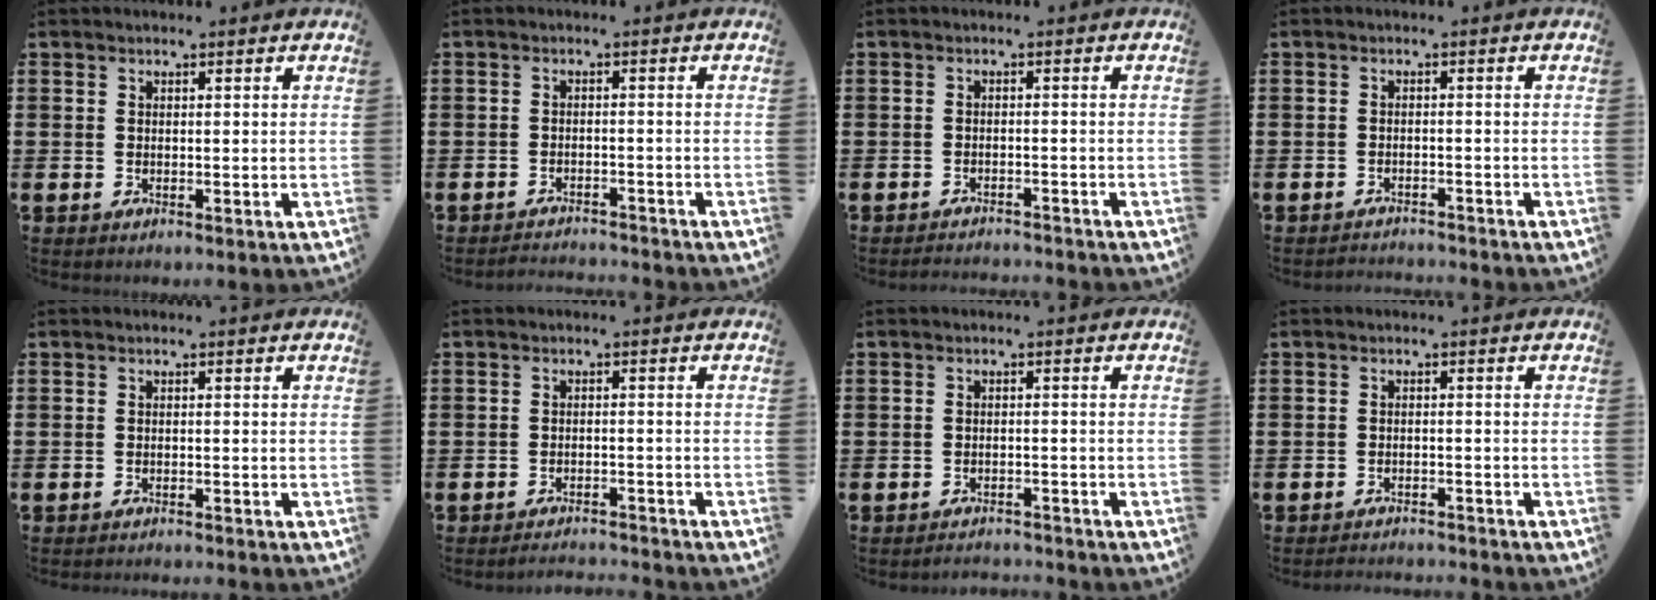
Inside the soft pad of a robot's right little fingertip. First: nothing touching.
{"total": 1.7, "force": [-1.7, -0.1, -0.1], "torque": [-0.003, 0.005, -0.036]}
{"total": 1.5, "force": [-1.5, -0.1, 0.0], "torque": [-0.003, 0.004, -0.031]}
{"total": 1.4, "force": [-1.4, -0.1, -0.2], "torque": [-0.001, 0.004, -0.030]}
{"total": 0.7, "force": [-0.7, -0.1, 0.0], "torque": [-0.001, -0.001, -0.014]}
{"total": 1.6, "force": [-1.5, -0.1, 0.1], "torque": [-0.003, 0.004, -0.031]}
{"total": 1.5, "force": [-1.5, 0.0, -0.1], "torque": [-0.004, 0.004, -0.032]}
{"total": 1.6, "force": [-1.6, -0.1, 0.0], "torque": [-0.003, 0.004, -0.033]}